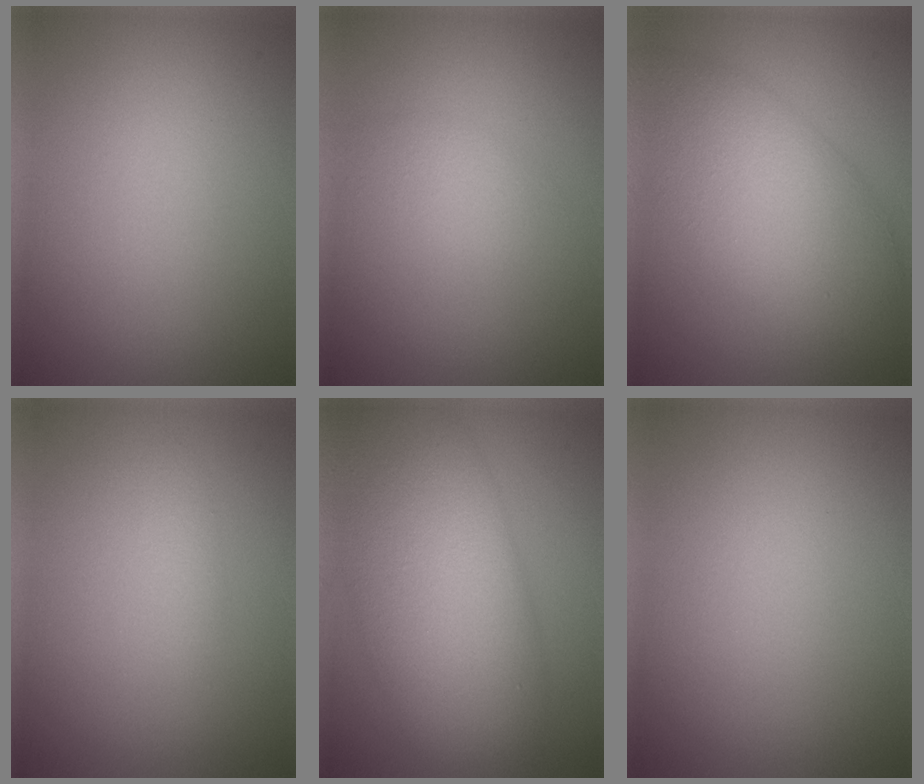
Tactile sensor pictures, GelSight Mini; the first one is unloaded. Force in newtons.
{"total": 1.5, "press": 1.5, "slide": 0.1}
{"total": 7.9, "press": 7.9, "slide": 0.2}
{"total": 0.9, "press": 0.9, "slide": 0.0}
{"total": 11.6, "press": 11.6, "slide": 0.3}
{"total": 0.0}